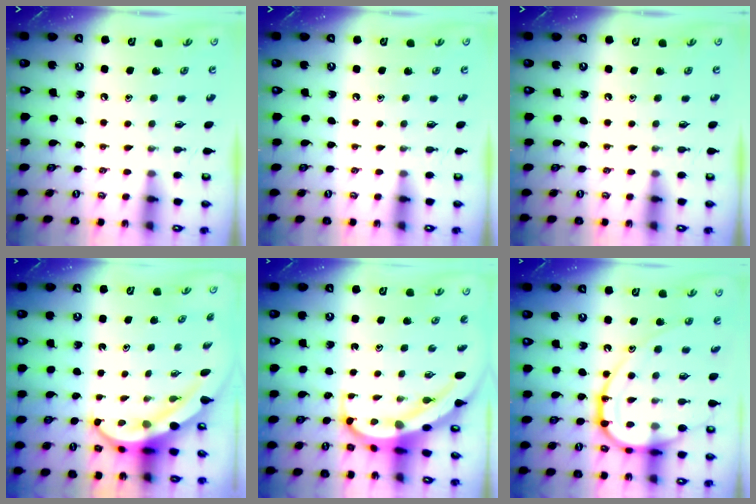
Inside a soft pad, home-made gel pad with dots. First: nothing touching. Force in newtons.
{"total": 0.0}
{"total": 0.0}
{"total": 7.5, "press": 7.3, "slide": 1.4}
{"total": 8.9, "press": 8.8, "slide": 0.9}
{"total": 16.5, "press": 16.4, "slide": 2.0}